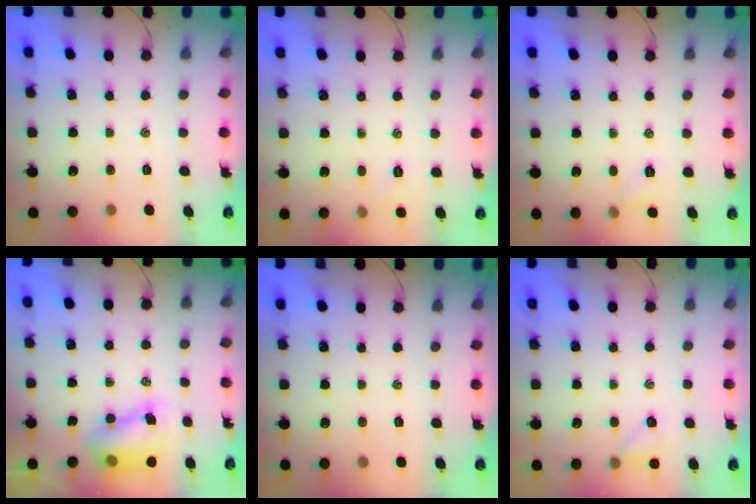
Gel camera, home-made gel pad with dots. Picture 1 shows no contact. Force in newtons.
{"total": 3.6, "press": 3.4, "slide": 1.0}
{"total": 4.8, "press": 4.5, "slide": 1.4}
{"total": 8.3, "press": 8.2, "slide": 1.3}
{"total": 0.0}
{"total": 5.6, "press": 5.4, "slide": 1.7}